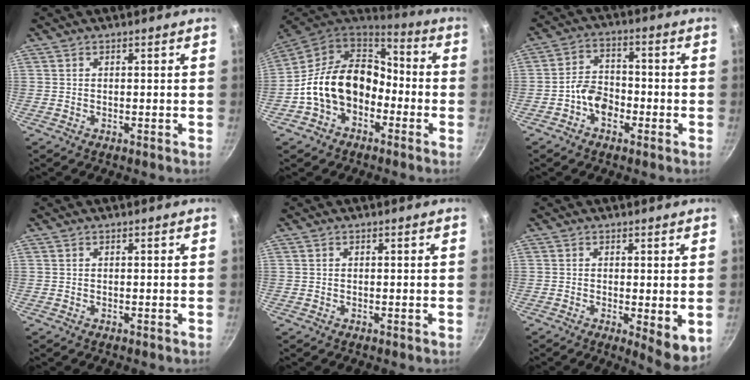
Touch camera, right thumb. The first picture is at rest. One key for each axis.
{"total": 17.2, "fx": -3.6, "fy": 12.7, "fz": 10.9, "tx": -0.159, "ty": 0.057, "tz": -0.075}
{"total": 6.1, "fx": -2.6, "fy": 4.2, "fz": 3.6, "tx": -0.041, "ty": 0.032, "tz": -0.051}
{"total": 0.0}
{"total": 0.0}
{"total": 6.3, "fx": -0.6, "fy": 1.9, "fz": 5.9, "tx": -0.074, "ty": -0.017, "tz": -0.004}